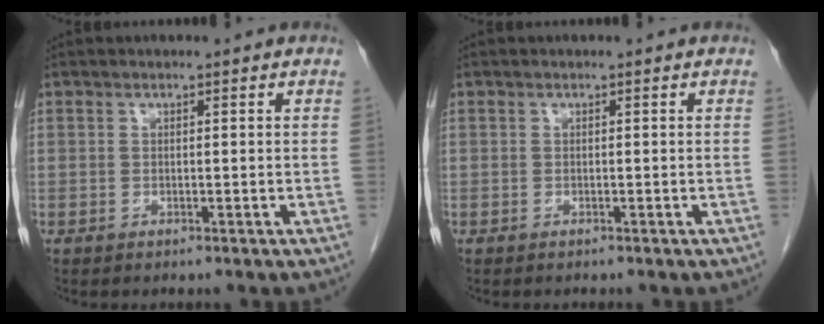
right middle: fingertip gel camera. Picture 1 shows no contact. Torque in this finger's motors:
{"motor_torque": [-0.34, -0.02, 0.02, 0.01]}